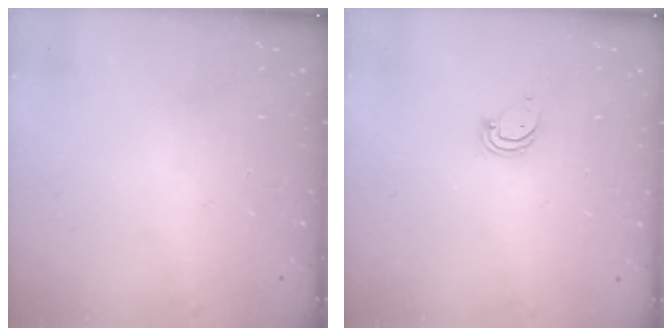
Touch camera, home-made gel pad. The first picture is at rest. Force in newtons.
{"total": 3.4, "press": 3.4, "slide": 0.4}